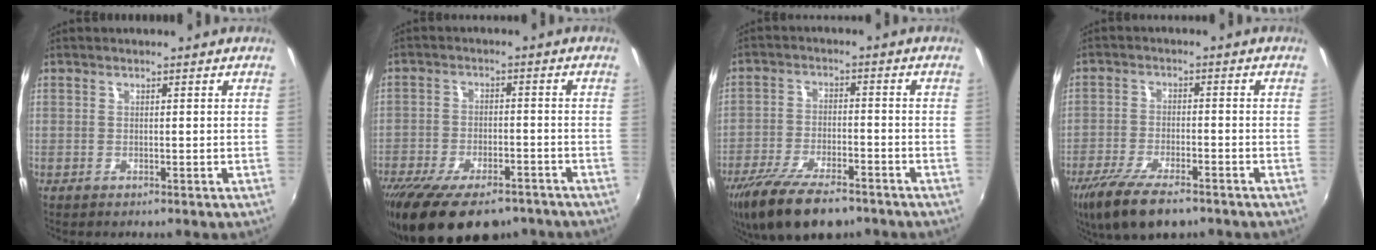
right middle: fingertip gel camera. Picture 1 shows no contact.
{"total": 18.8, "force": [-13.6, 7.6, 10.6], "torque": [-0.219, -0.044, -0.207]}
{"total": 14.8, "force": [-10.9, 5.2, 8.5], "torque": [-0.185, -0.038, -0.189]}
{"total": 12.1, "force": [-8.6, 3.8, 7.5], "torque": [-0.173, -0.037, -0.156]}